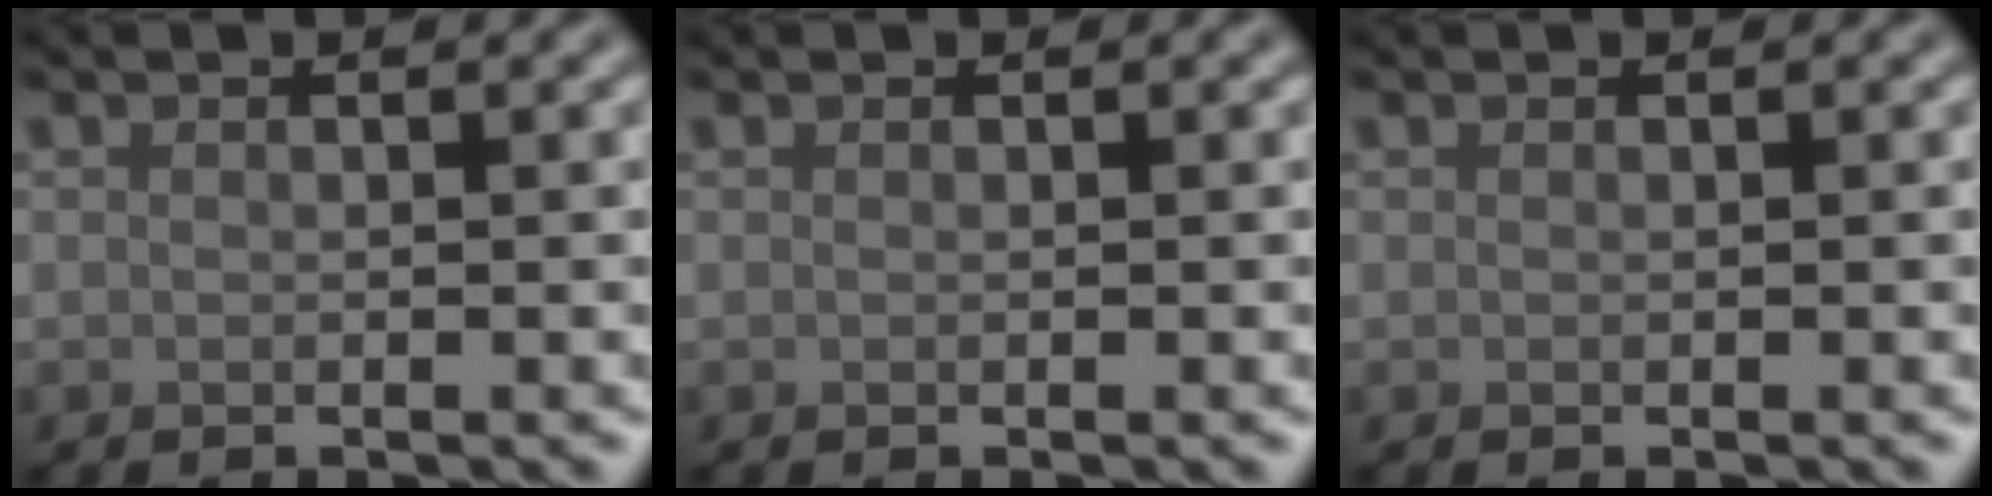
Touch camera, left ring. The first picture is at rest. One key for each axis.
{"total": 0.0}
{"total": 0.0}